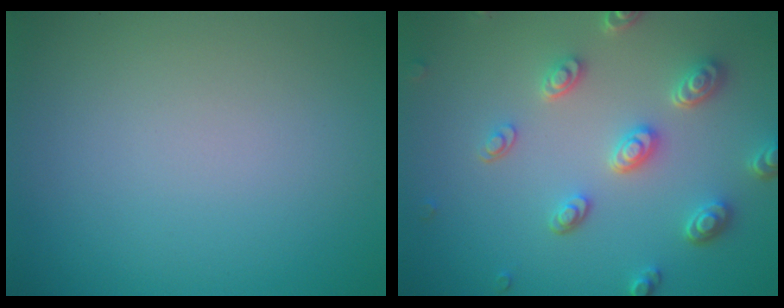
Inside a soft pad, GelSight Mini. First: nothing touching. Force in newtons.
{"total": 4.6, "press": 3.6, "slide": 2.8}